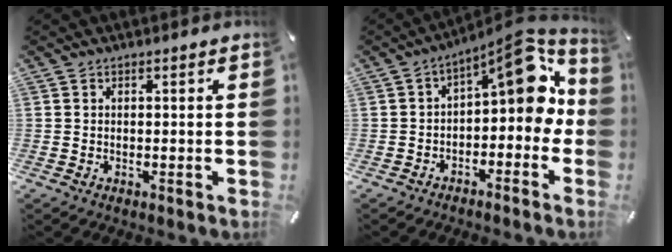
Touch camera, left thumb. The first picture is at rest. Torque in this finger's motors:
{"motor_torque": [0.28, 0.72, 0.93, 0.52, 0.17]}